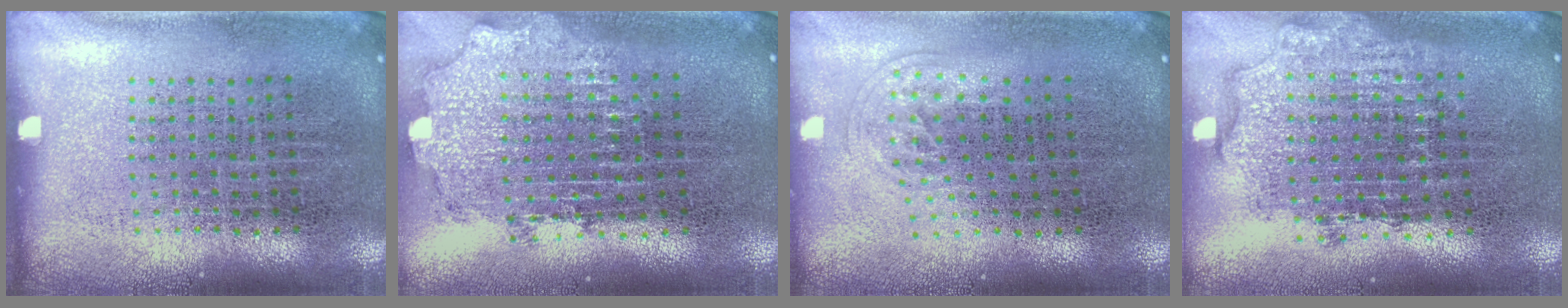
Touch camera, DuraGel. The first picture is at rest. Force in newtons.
{"total": 2.0, "press": 1.5, "slide": 1.3}
{"total": 1.0, "press": 0.6, "slide": 0.8}
{"total": 1.7, "press": 1.4, "slide": 1.0}